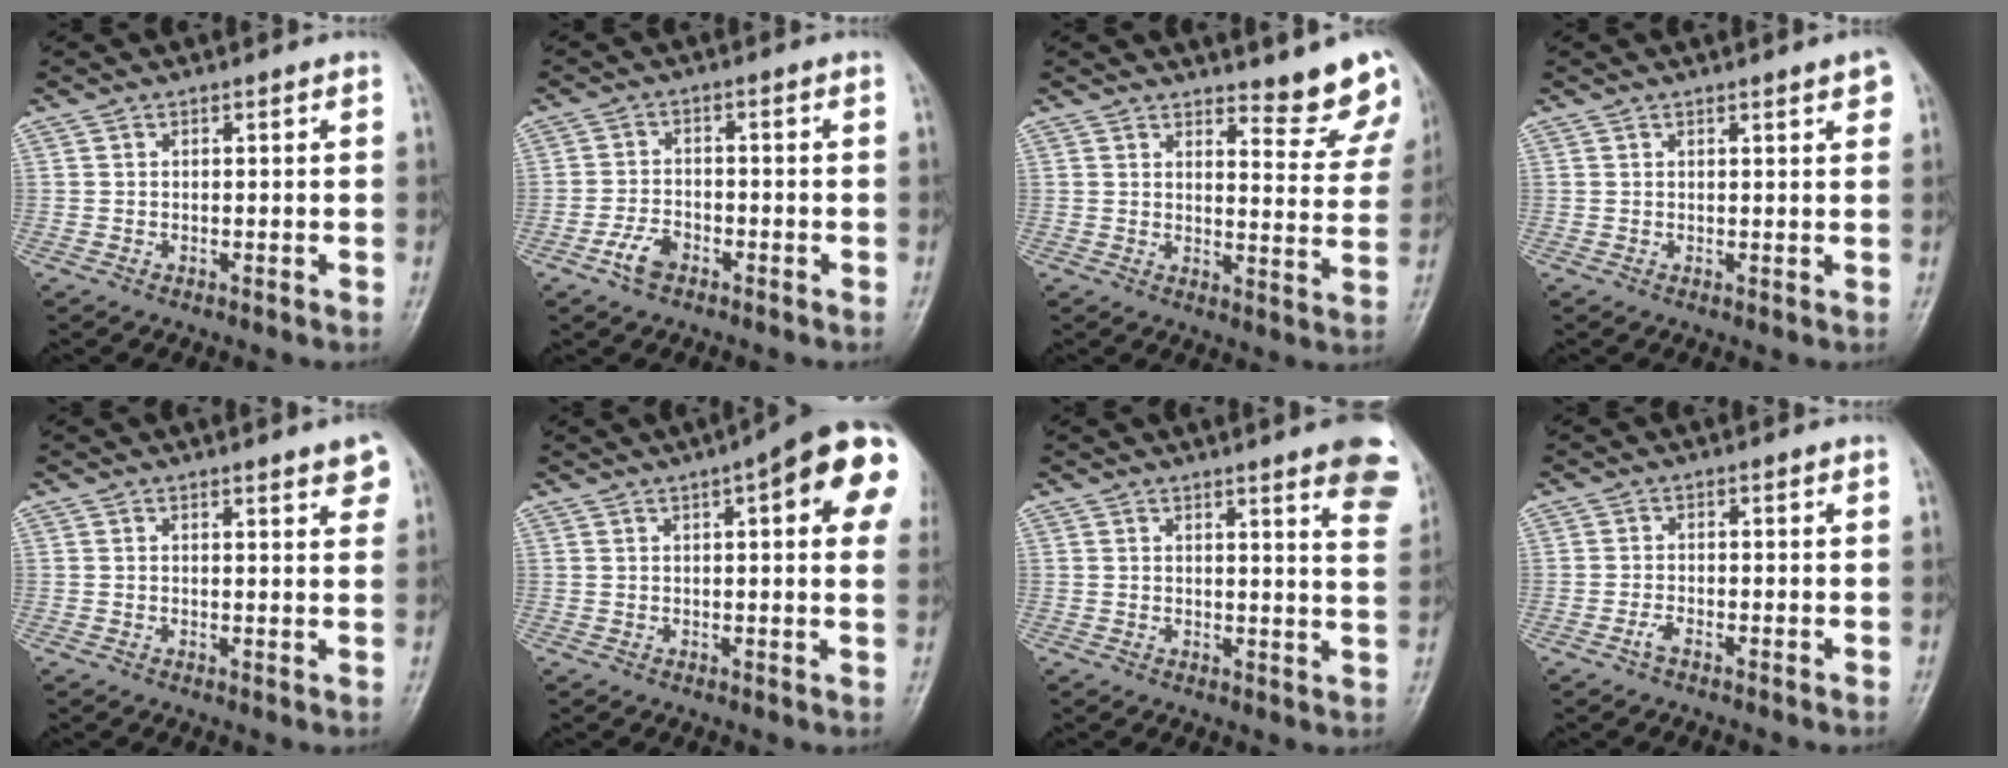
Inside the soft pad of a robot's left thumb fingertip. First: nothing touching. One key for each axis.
{"total": 4.2, "fx": -2.7, "fy": 2.3, "fz": 2.2, "tx": -0.045, "ty": 0.014, "tz": -0.051}
{"total": 9.8, "fx": 8.9, "fy": 2.2, "fz": 3.6, "tx": -0.012, "ty": -0.073, "tz": 0.098}
{"total": 2.7, "fx": 1.5, "fy": 0.6, "fz": 2.2, "tx": -0.023, "ty": -0.004, "tz": 0.016}
{"total": 4.5, "fx": 2.9, "fy": 1.1, "fz": 3.2, "tx": -0.026, "ty": -0.009, "tz": 0.031}
{"total": 16.3, "fx": 5.7, "fy": 4.2, "fz": 14.7, "tx": -0.177, "ty": 0.002, "tz": 0.061}
{"total": 11.8, "fx": 7.6, "fy": 1.8, "fz": 8.8, "tx": -0.082, "ty": -0.031, "tz": 0.073}
{"total": 1.2, "fx": -1.0, "fy": 0.3, "fz": 0.7, "tx": -0.024, "ty": 0.002, "tz": -0.021}